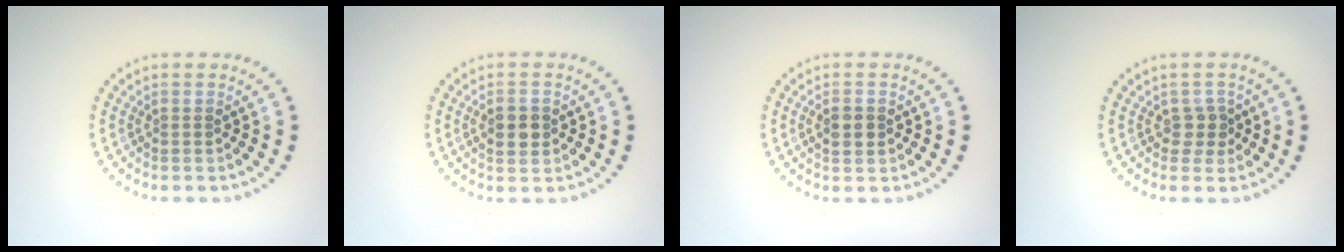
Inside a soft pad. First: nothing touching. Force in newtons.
{"total": 2.8, "press": 2.8, "slide": 0.2}
{"total": 1.8, "press": 1.8, "slide": 0.2}
{"total": 1.7, "press": 1.4, "slide": 1.0}